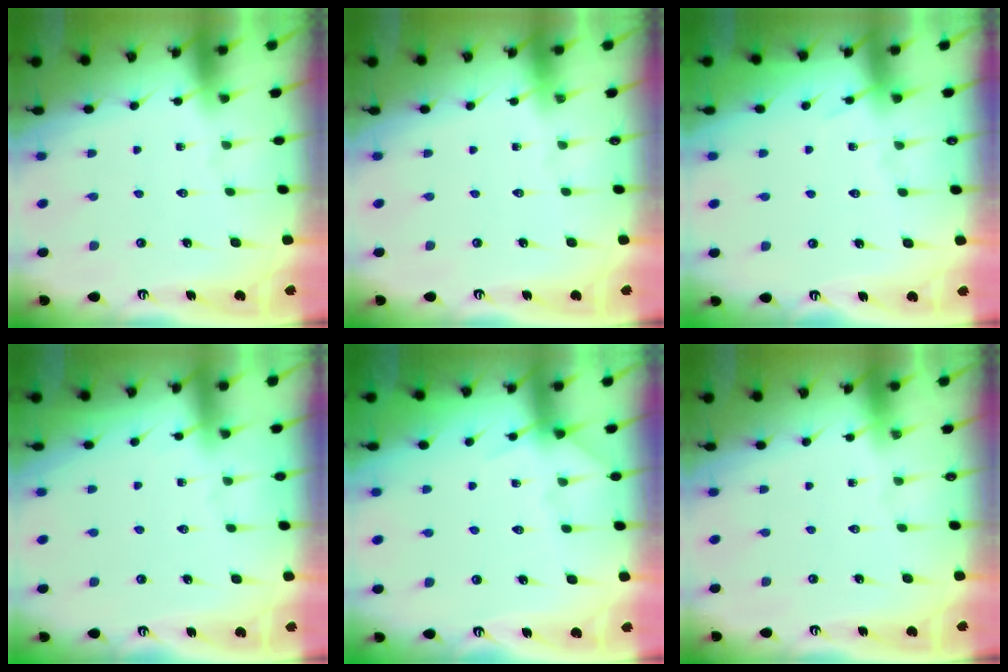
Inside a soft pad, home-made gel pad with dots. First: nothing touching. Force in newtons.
{"total": 0.0}
{"total": 4.6, "press": 4.6, "slide": 0.6}
{"total": 3.9, "press": 3.9, "slide": 0.5}
{"total": 6.1, "press": 6.1, "slide": 0.7}
{"total": 0.0}